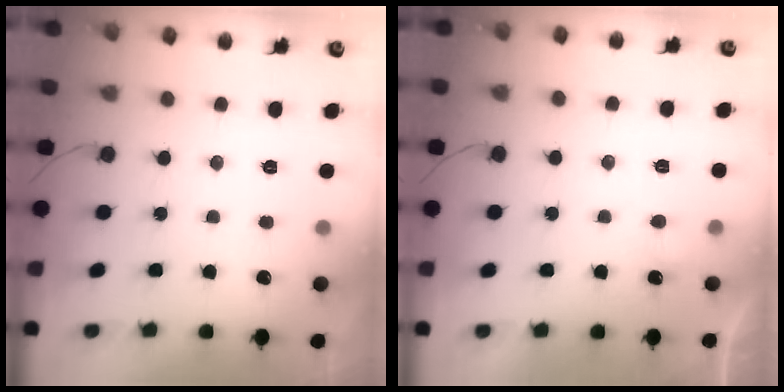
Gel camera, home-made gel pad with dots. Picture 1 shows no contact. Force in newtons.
{"total": 4.2, "press": 4.2, "slide": 0.3}